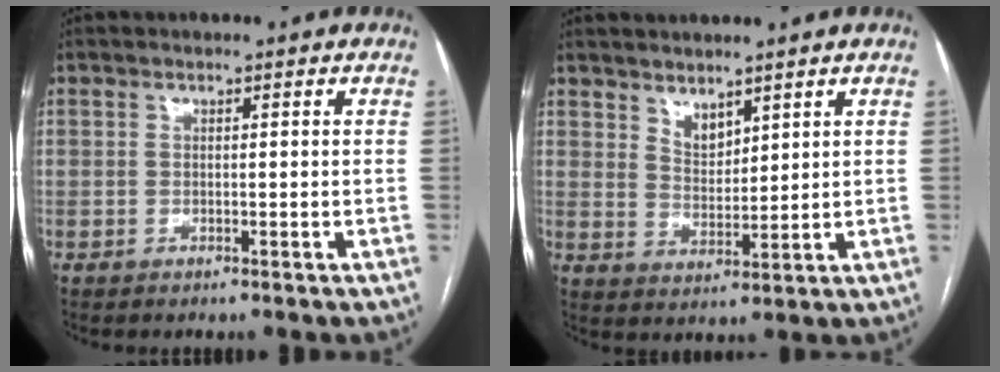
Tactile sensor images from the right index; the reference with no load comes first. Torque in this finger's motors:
{"motor_torque": [0.02, 0.03, 0.02, 0.02]}